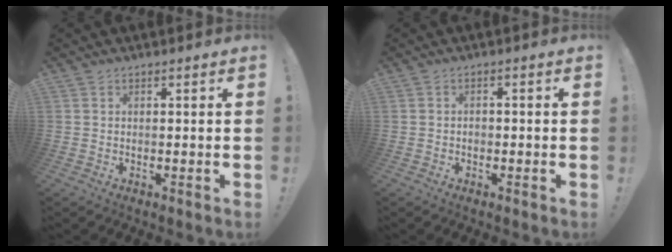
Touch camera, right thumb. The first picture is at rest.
{"total": 1.2, "force": [-0.8, 0.8, 0.5], "torque": [-0.010, 0.005, -0.015]}